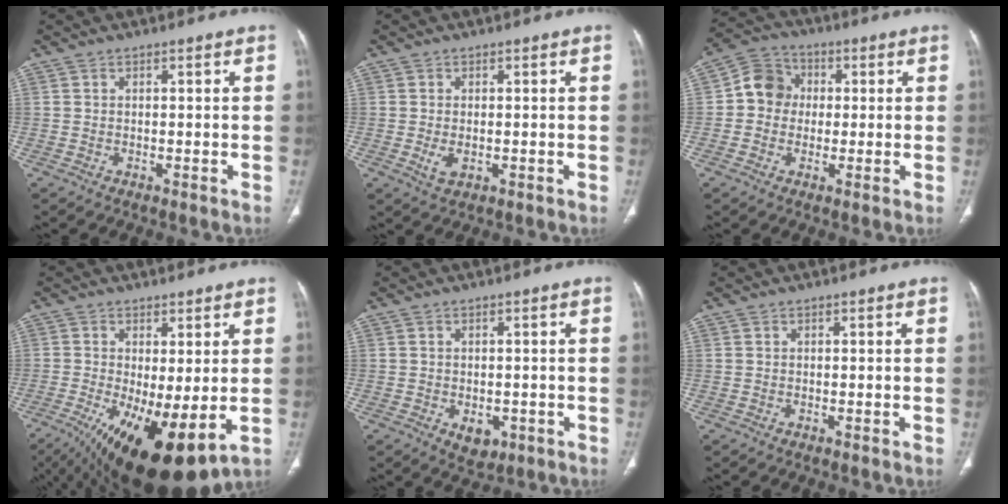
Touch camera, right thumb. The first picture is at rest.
{"total": 2.8, "force": [-0.5, 1.6, 2.3], "torque": [-0.045, -0.006, -0.004]}
{"total": 7.9, "force": [0.3, 7.1, 3.3], "torque": [-0.035, 0.020, -0.010]}
{"total": 15.9, "force": [-4.2, 5.9, 14.1], "torque": [-0.240, -0.023, -0.046]}
{"total": 3.9, "force": [-1.2, 2.7, 2.5], "torque": [-0.022, 0.002, -0.005]}
{"total": 0.0}